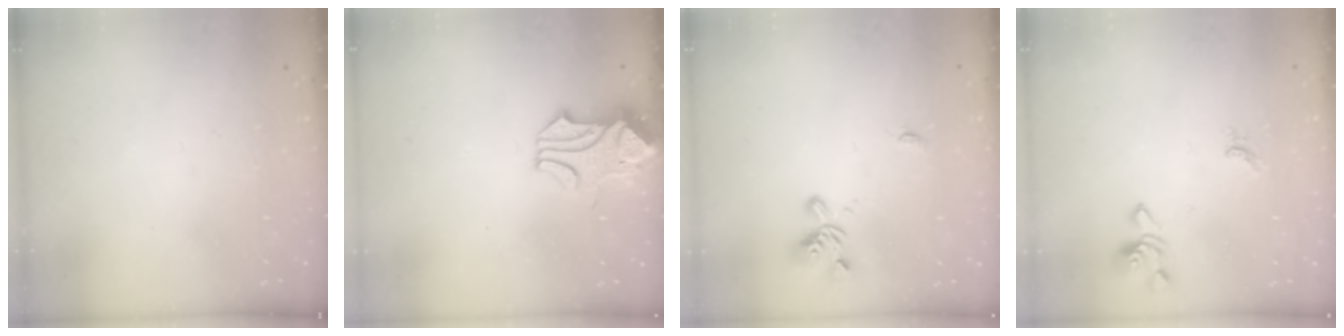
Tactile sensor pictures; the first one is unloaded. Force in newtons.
{"total": 0.9, "press": 0.2, "slide": 0.9}
{"total": 1.2, "press": 0.7, "slide": 1.0}
{"total": 2.4, "press": 2.3, "slide": 0.5}